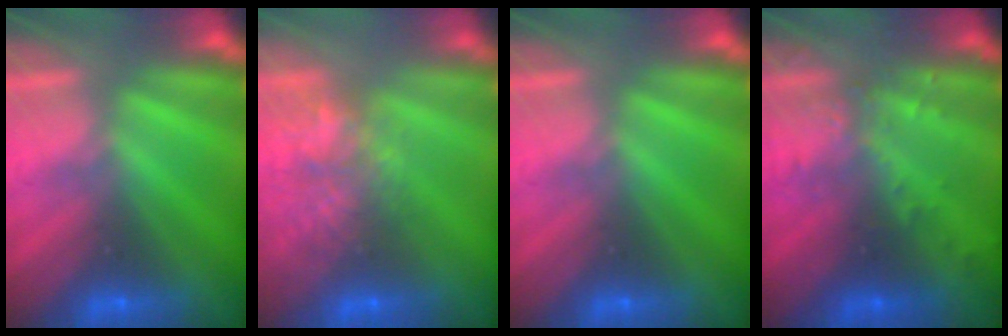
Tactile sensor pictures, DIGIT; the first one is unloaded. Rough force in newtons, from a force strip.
{"total": 8.2}
{"total": 0.0}
{"total": 3.1}